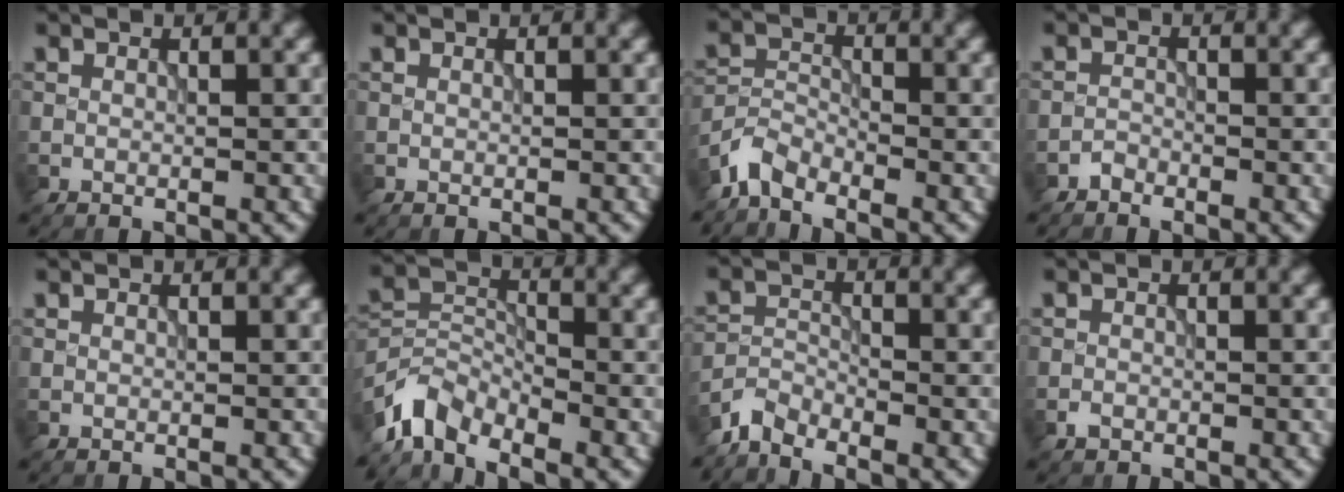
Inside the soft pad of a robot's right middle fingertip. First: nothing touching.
{"total": 0.0}
{"total": 3.0, "force": [-2.6, 1.0, 0.9], "torque": [-0.020, 0.003, -0.066]}
{"total": 1.0, "force": [-0.9, 0.3, 0.0], "torque": [0.004, 0.001, -0.020]}
{"total": 0.0}
{"total": 4.7, "force": [-3.9, 2.0, 1.7], "torque": [-0.030, -0.002, -0.091]}
{"total": 2.5, "force": [-2.4, 0.6, 0.6], "torque": [-0.011, 0.000, -0.058]}
{"total": 0.8, "force": [-0.5, 0.5, 0.2], "torque": [0.000, -0.003, -0.010]}